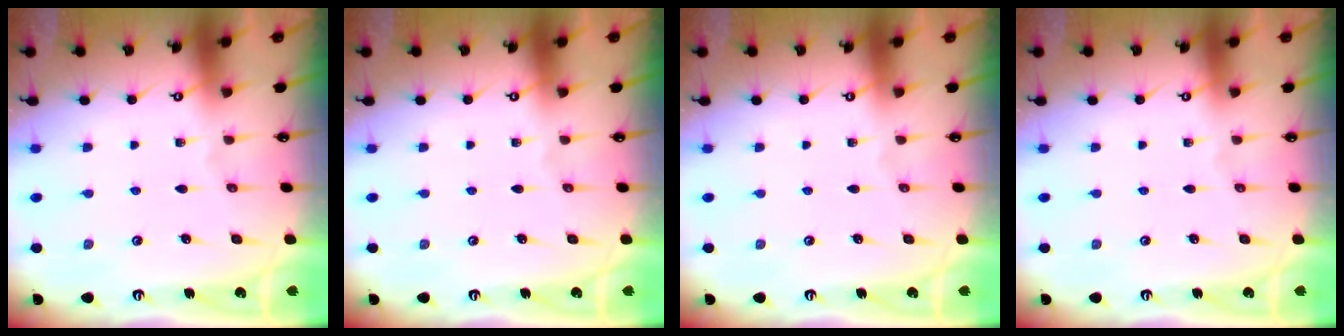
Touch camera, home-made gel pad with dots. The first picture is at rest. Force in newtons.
{"total": 0.0}
{"total": 0.0}
{"total": 0.0}